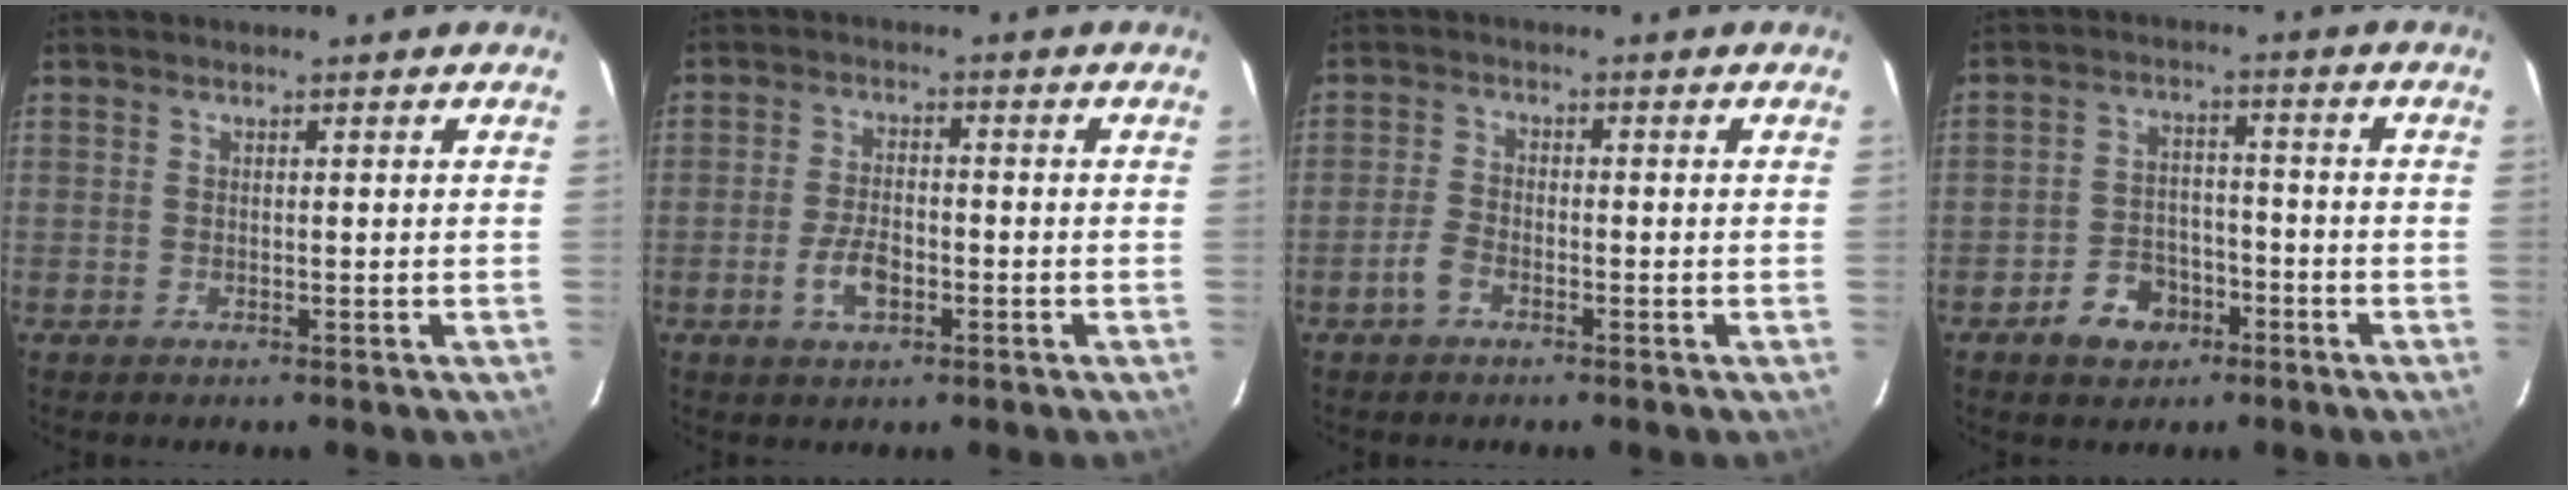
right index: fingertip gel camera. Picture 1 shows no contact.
{"total": 5.5, "force": [-2.3, 2.9, 4.1], "torque": [-0.085, 0.003, -0.038]}
{"total": 3.1, "force": [-2.0, 1.6, 1.8], "torque": [-0.049, 0.006, -0.040]}
{"total": 7.3, "force": [-4.2, 5.2, 2.8], "torque": [-0.068, 0.021, -0.056]}